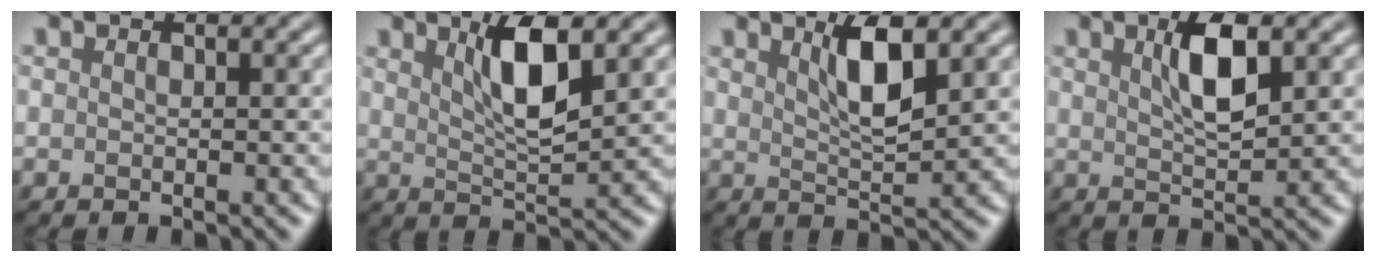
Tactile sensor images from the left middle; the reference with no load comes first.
{"total": 4.4, "force": [1.7, 0.9, 3.9], "torque": [-0.072, -0.008, 0.037]}
{"total": 3.7, "force": [1.5, 0.8, 3.2], "torque": [-0.058, -0.007, 0.035]}
{"total": 3.7, "force": [1.1, 1.0, 3.4], "torque": [-0.061, 0.002, 0.025]}